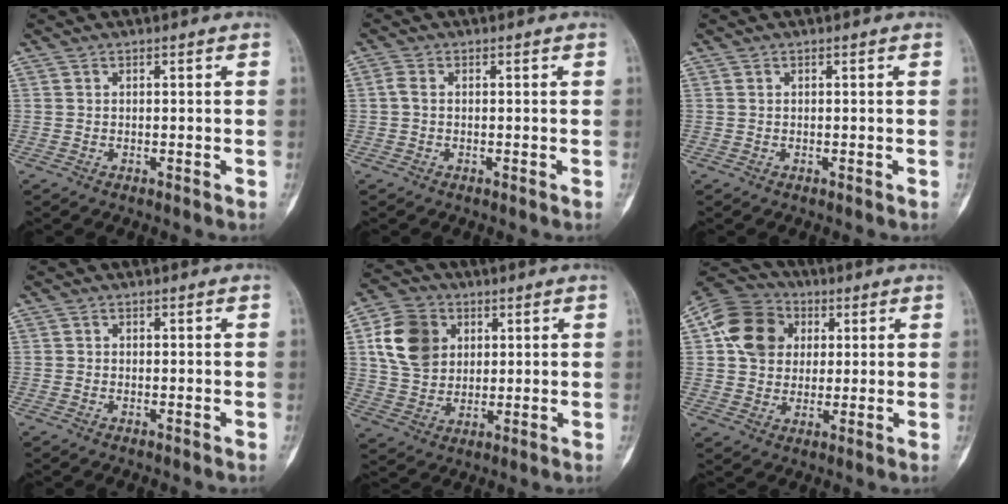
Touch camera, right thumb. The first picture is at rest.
{"total": 1.5, "force": [-0.1, 0.9, 1.2], "torque": [-0.027, 0.001, -0.005]}
{"total": 0.0}
{"total": 0.0}
{"total": 12.2, "force": [3.5, 9.6, 6.6], "torque": [-0.101, -0.002, 0.063]}
{"total": 13.4, "force": [3.2, 11.0, 6.8], "torque": [-0.102, 0.005, 0.048]}